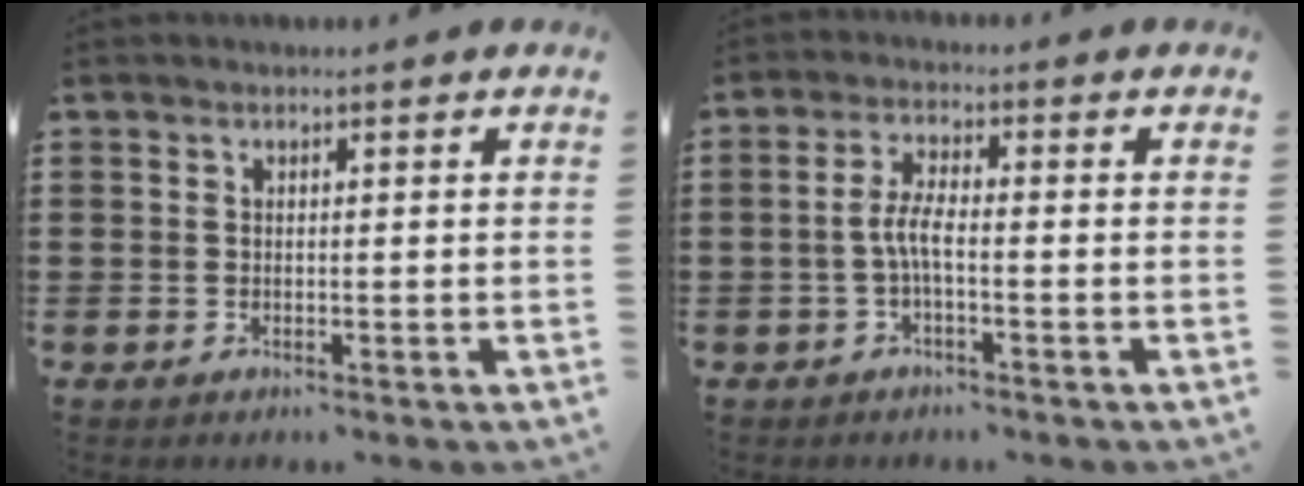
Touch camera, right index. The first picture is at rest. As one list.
[{"total": 4.0, "force": [-1.0, 0.7, 3.8], "torque": [-0.091, -0.007, -0.027]}]